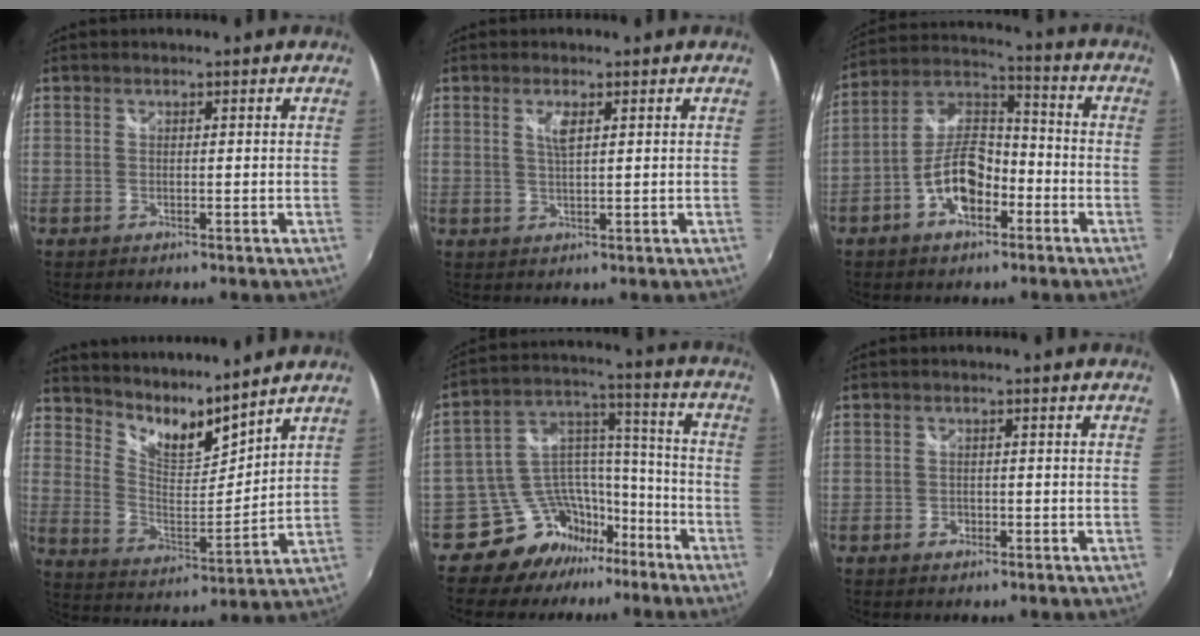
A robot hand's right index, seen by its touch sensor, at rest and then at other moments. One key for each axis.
{"total": 2.6, "fx": 1.0, "fy": 0.6, "fz": 2.3, "tx": -0.042, "ty": -0.001, "tz": 0.017}
{"total": 11.6, "fx": -4.9, "fy": 6.1, "fz": 8.5, "tx": -0.171, "ty": 0.022, "tz": -0.083}
{"total": 11.1, "fx": 10.0, "fy": 1.8, "fz": 4.7, "tx": -0.083, "ty": -0.022, "tz": 0.177}
{"total": 13.1, "fx": -10.7, "fy": 7.4, "fz": 1.5, "tx": -0.033, "ty": 0.081, "tz": -0.179}
{"total": 1.9, "fx": -1.0, "fy": 1.5, "fz": 0.6, "tx": -0.012, "ty": -0.001, "tz": -0.016}